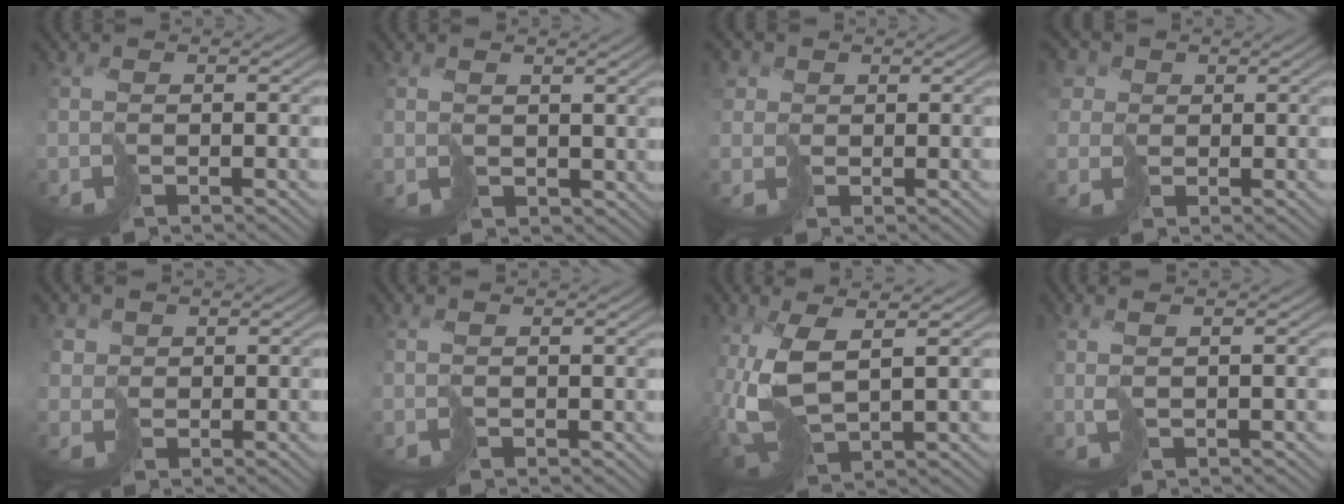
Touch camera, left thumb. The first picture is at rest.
{"total": 1.8, "force": [1.1, 1.2, 0.9], "torque": [-0.023, -0.002, 0.023]}
{"total": 3.0, "force": [1.1, 2.6, 1.0], "torque": [-0.037, 0.004, 0.018]}
{"total": 4.7, "force": [1.6, 4.0, 1.8], "torque": [-0.079, 0.013, 0.021]}
{"total": 2.7, "force": [1.1, 2.4, 0.5], "torque": [-0.024, -0.003, 0.021]}
{"total": 0.7, "force": [0.6, 0.3, 0.3], "torque": [-0.011, 0.002, 0.013]}
{"total": 8.8, "force": [0.8, 3.9, 7.8], "torque": [-0.197, -0.003, 0.016]}
{"total": 2.4, "force": [0.7, 0.4, 2.2], "torque": [-0.045, 0.010, 0.011]}